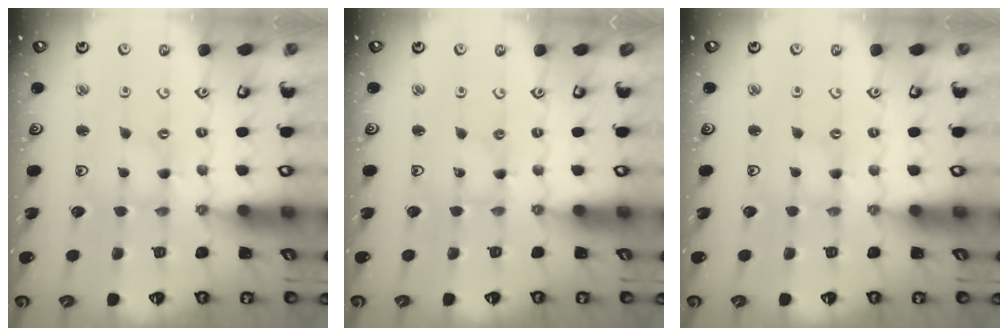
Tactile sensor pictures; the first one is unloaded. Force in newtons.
{"total": 0.0}
{"total": 0.0}